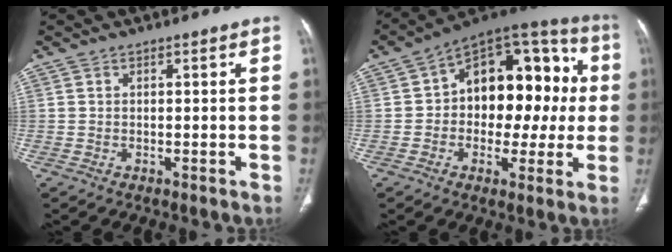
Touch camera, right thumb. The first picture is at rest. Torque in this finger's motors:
{"motor_torque": [-0.79, 1.58, 0.32, 0.09, 0.10]}